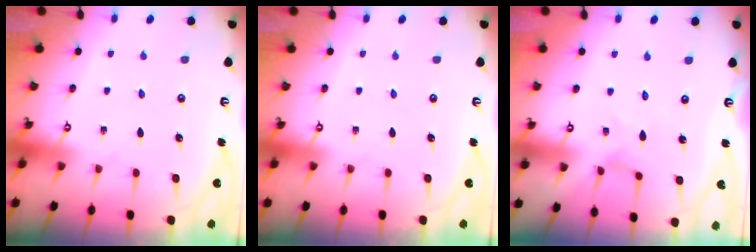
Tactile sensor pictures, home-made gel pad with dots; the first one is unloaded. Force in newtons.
{"total": 0.0}
{"total": 0.0}